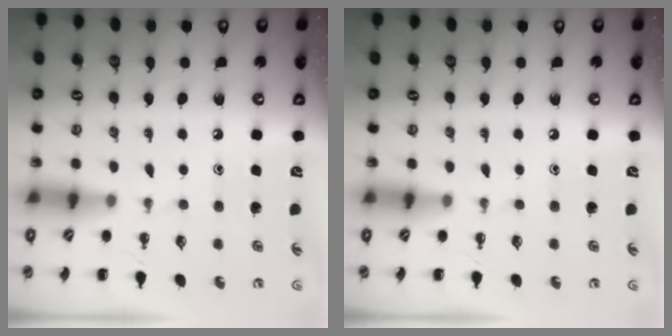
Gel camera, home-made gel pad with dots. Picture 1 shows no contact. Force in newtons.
{"total": 0.0}